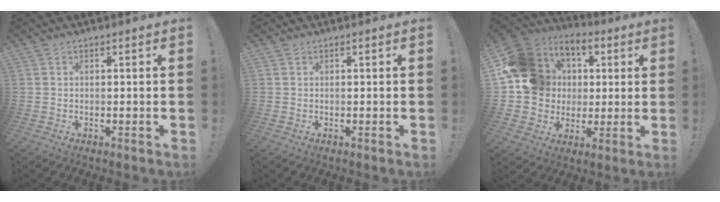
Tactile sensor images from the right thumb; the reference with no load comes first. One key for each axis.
{"total": 0.0}
{"total": 17.3, "fx": 2.6, "fy": 15.8, "fz": 6.4, "tx": -0.103, "ty": -0.008, "tz": 0.078}